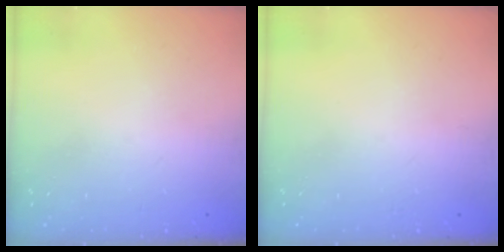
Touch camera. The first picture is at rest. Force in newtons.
{"total": 0.0}